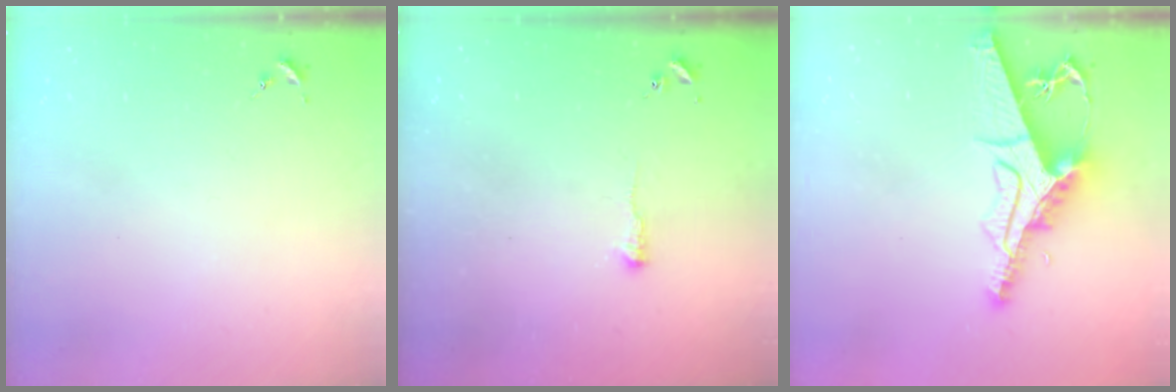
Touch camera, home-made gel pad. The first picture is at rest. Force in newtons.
{"total": 3.9, "press": 3.8, "slide": 0.6}
{"total": 13.2, "press": 13.1, "slide": 1.4}